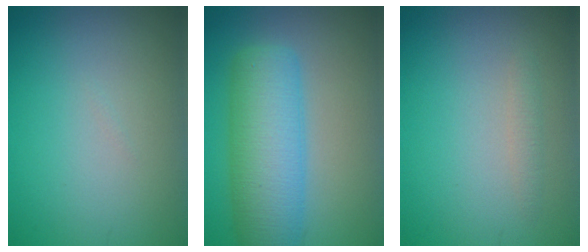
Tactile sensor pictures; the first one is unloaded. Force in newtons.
{"total": 8.1, "press": 8.1, "slide": 0.2}
{"total": 0.8, "press": 0.8, "slide": 0.0}